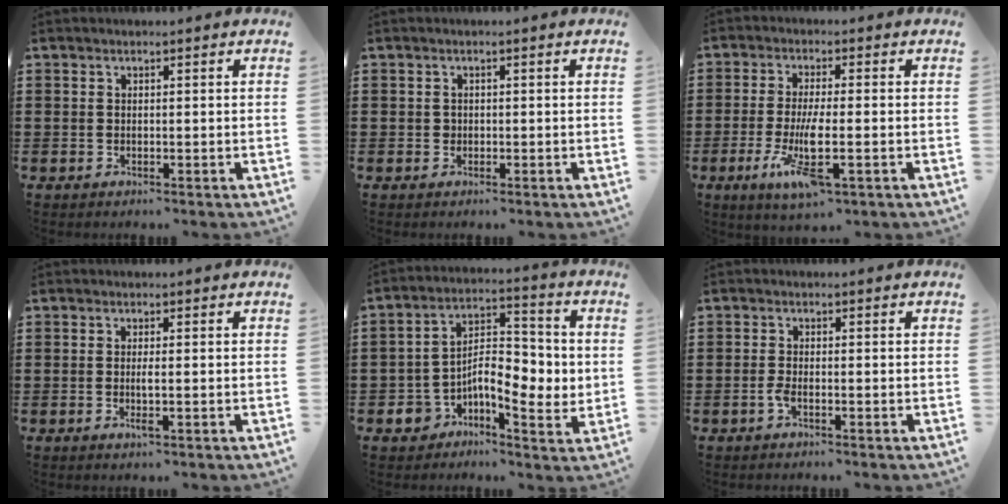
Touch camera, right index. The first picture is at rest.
{"total": 0.7, "force": [0.1, 0.7, 0.2], "torque": [-0.006, 0.003, 0.001]}
{"total": 8.0, "force": [-2.7, 1.5, 7.3], "torque": [-0.159, -0.020, -0.052]}
{"total": 1.5, "force": [-0.3, 0.1, 1.5], "torque": [-0.029, -0.001, -0.006]}
{"total": 8.2, "force": [-1.5, 5.1, 6.2], "torque": [-0.102, 0.002, -0.030]}
{"total": 1.5, "force": [-0.8, 0.3, 1.2], "torque": [-0.038, -0.007, -0.019]}